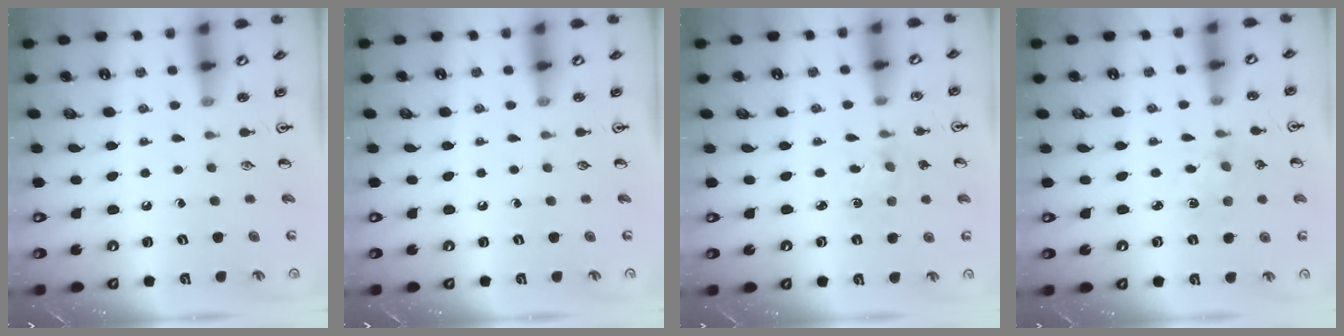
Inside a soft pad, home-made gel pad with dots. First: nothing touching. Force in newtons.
{"total": 0.0}
{"total": 2.7, "press": 2.7, "slide": 0.4}
{"total": 2.8, "press": 2.7, "slide": 0.4}